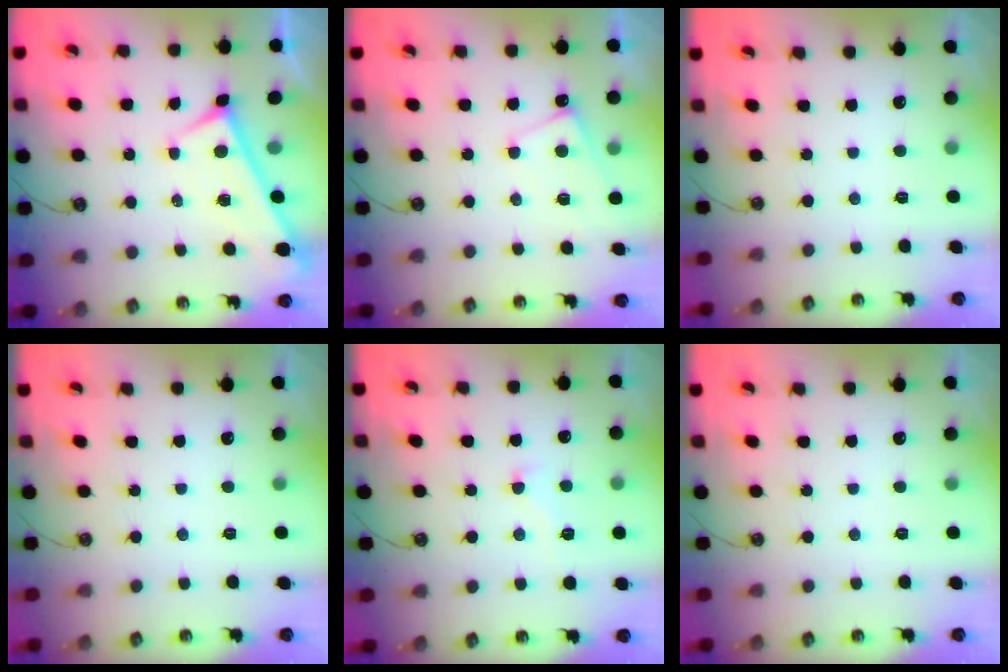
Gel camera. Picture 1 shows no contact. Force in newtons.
{"total": 1.3, "press": 1.2, "slide": 0.4}
{"total": 0.0}
{"total": 0.0}
{"total": 0.8, "press": 0.7, "slide": 0.4}
{"total": 0.0}